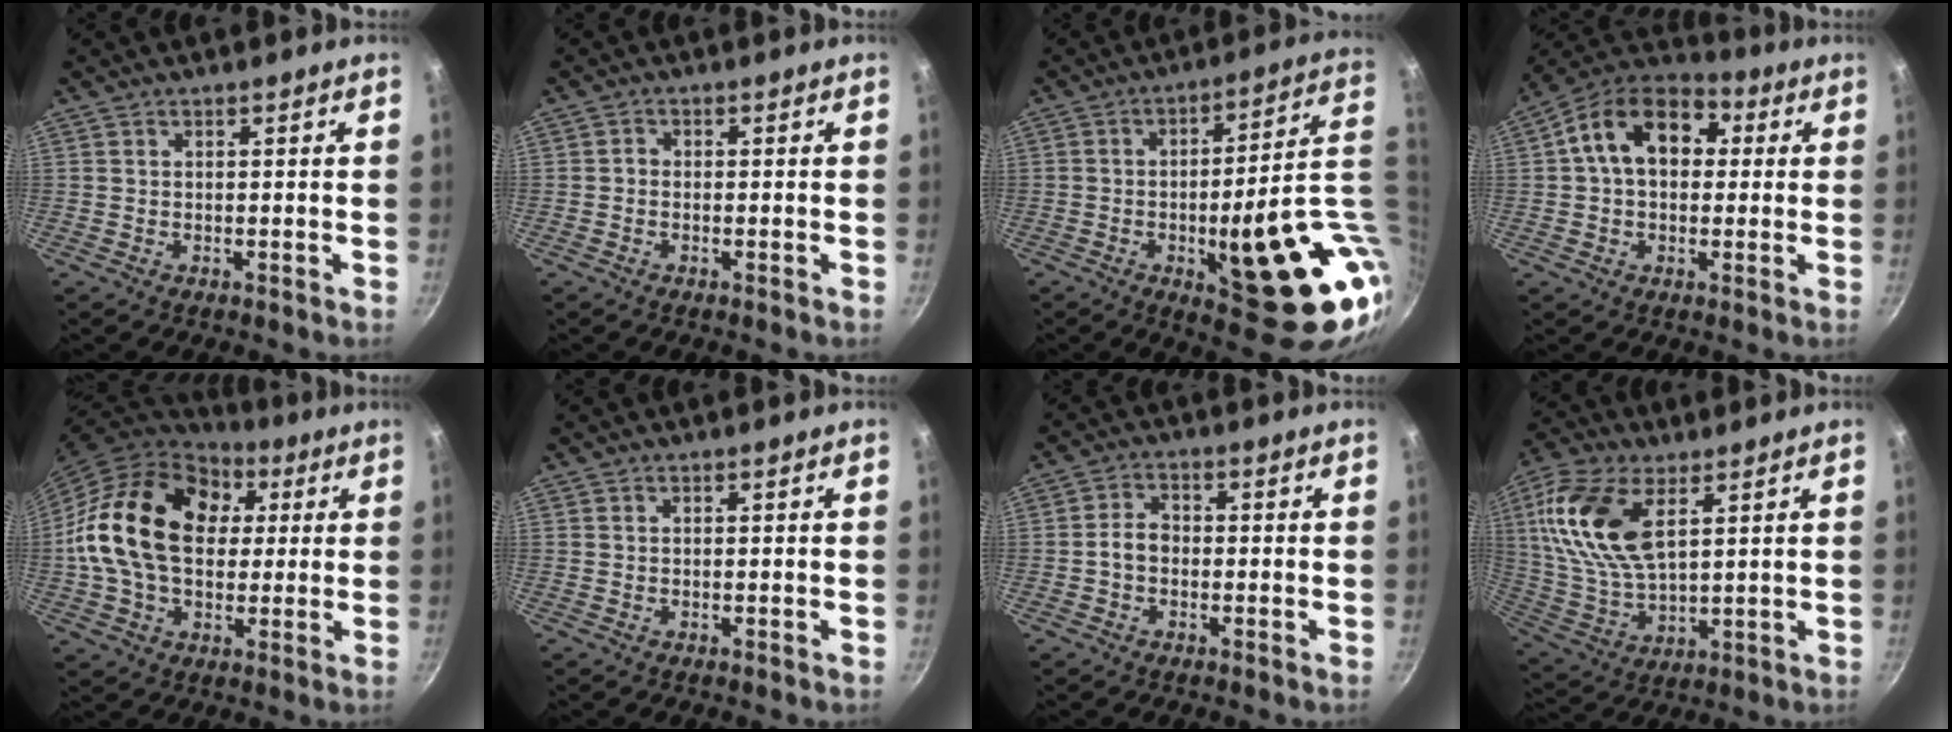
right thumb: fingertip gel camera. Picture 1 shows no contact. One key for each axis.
{"total": 1.0, "fx": -0.4, "fy": 0.8, "fz": 0.5, "tx": -0.006, "ty": 0.004, "tz": -0.010}
{"total": 24.9, "fx": -2.2, "fy": 7.8, "fz": 23.6, "tx": -0.280, "ty": -0.005, "tz": -0.014}
{"total": 14.8, "fx": 2.7, "fy": 10.3, "fz": 10.3, "tx": -0.133, "ty": 0.030, "tz": 0.022}
{"total": 22.8, "fx": 3.6, "fy": 15.9, "fz": 15.9, "tx": -0.267, "ty": 0.024, "tz": 0.051}
{"total": 0.0}
{"total": 3.5, "fx": -0.8, "fy": 2.6, "fz": 2.3, "tx": -0.031, "ty": 0.020, "tz": -0.022}
{"total": 16.6, "fx": 5.9, "fy": 8.8, "fz": 12.9, "tx": -0.249, "ty": -0.016, "tz": 0.118}